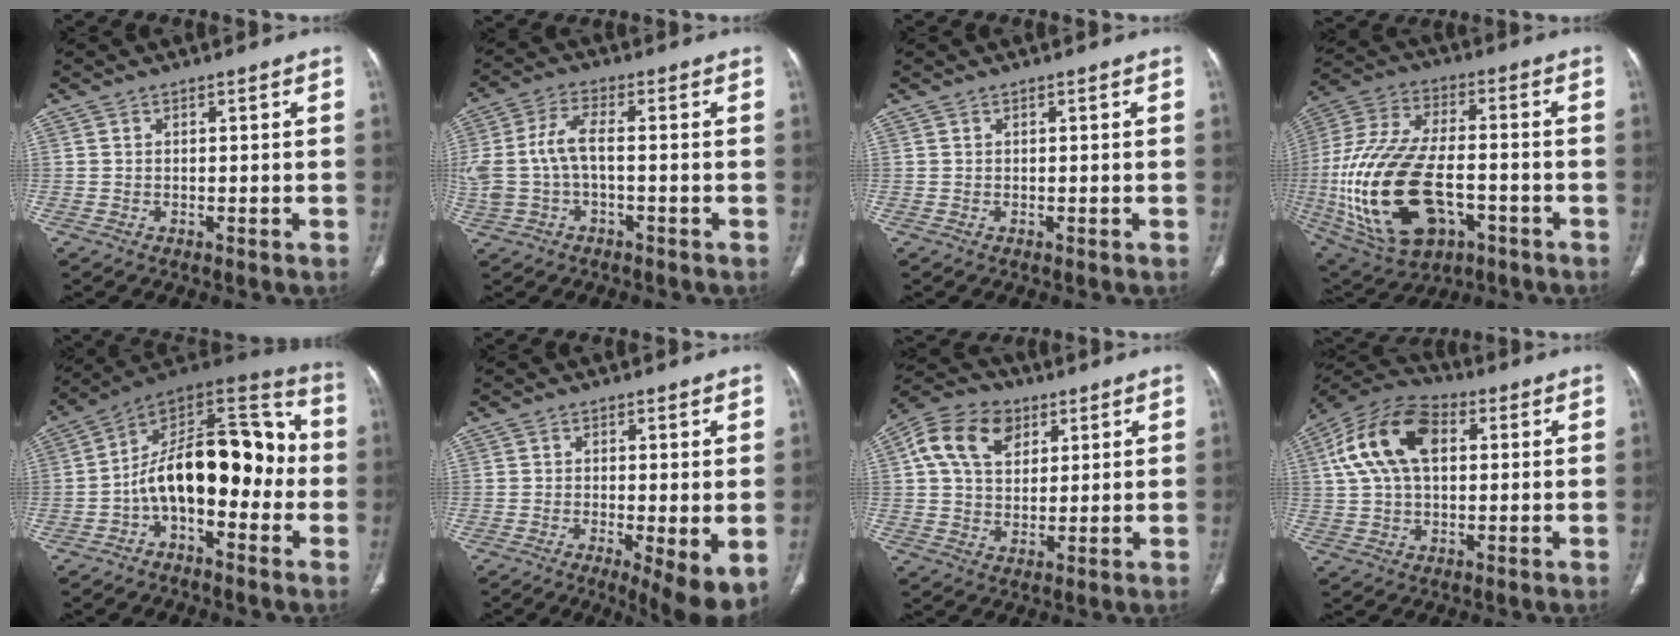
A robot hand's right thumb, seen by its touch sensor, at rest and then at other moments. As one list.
[{"total": 9.0, "force": [-0.8, 4.4, 7.8], "torque": [-0.194, 0.027, -0.012]}, {"total": 0.0}, {"total": 26.0, "force": [-6.2, 14.4, 20.8], "torque": [-0.448, 0.008, -0.089]}, {"total": 19.7, "force": [-2.9, 10.5, 16.5], "torque": [-0.224, 0.076, -0.056]}, {"total": 8.0, "force": [-1.9, 2.1, 7.5], "torque": [-0.113, -0.024, -0.028]}, {"total": 13.1, "force": [4.9, 9.2, 7.8], "torque": [-0.132, 0.002, 0.083]}, {"total": 15.7, "force": [3.8, 9.5, 11.9], "torque": [-0.225, 0.024, 0.063]}]